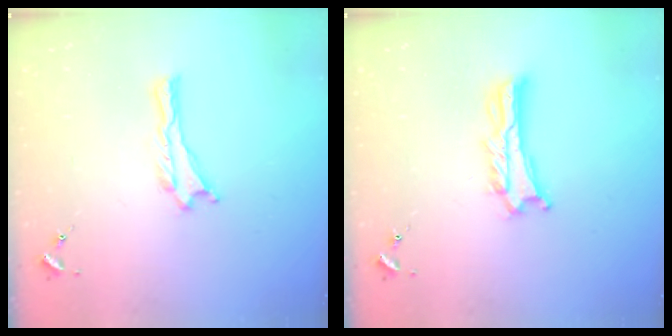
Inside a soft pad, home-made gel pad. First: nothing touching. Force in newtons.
{"total": 3.1, "press": 3.1, "slide": 0.4}